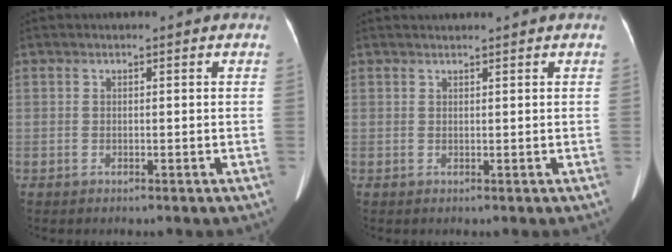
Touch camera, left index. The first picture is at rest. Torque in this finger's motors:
{"motor_torque": [0.04, -0.12, -0.26, -0.07]}